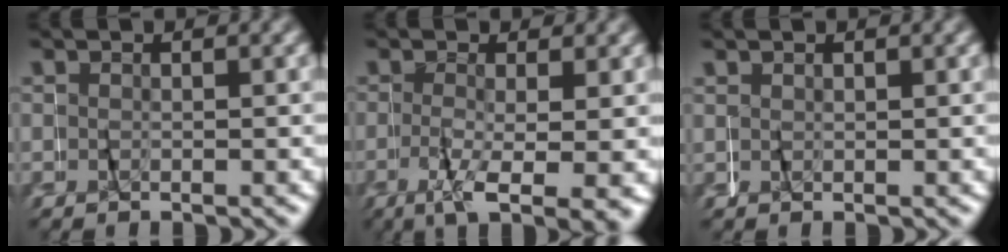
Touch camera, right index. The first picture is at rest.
{"total": 5.6, "force": [-2.4, 1.4, 4.9], "torque": [-0.084, -0.021, -0.024]}
{"total": 0.5, "force": [0.4, 0.2, -0.1], "torque": [0.001, -0.001, 0.010]}